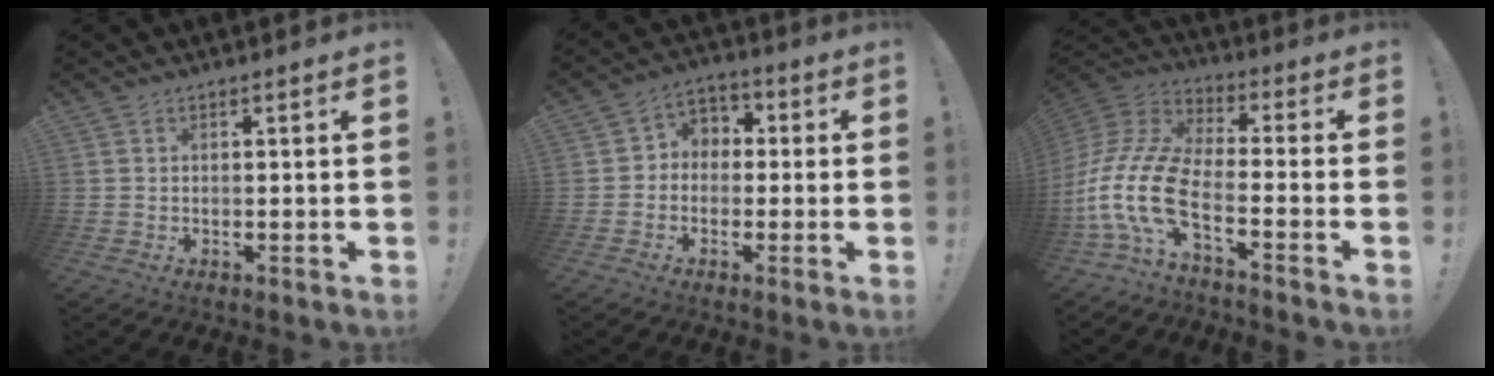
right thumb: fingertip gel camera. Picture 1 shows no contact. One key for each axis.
{"total": 5.6, "fx": -2.2, "fy": 4.9, "fz": 1.5, "tx": -0.025, "ty": 0.026, "tz": -0.035}
{"total": 17.3, "fx": -5.7, "fy": 8.7, "fz": 13.9, "tx": -0.304, "ty": 0.017, "tz": -0.099}